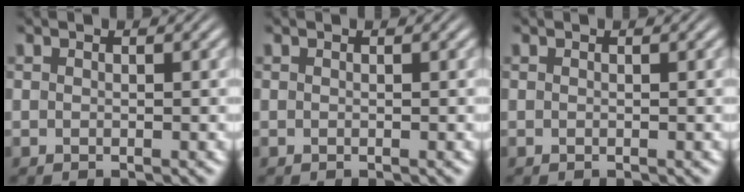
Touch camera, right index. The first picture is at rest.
{"total": 0.0}
{"total": 0.0}